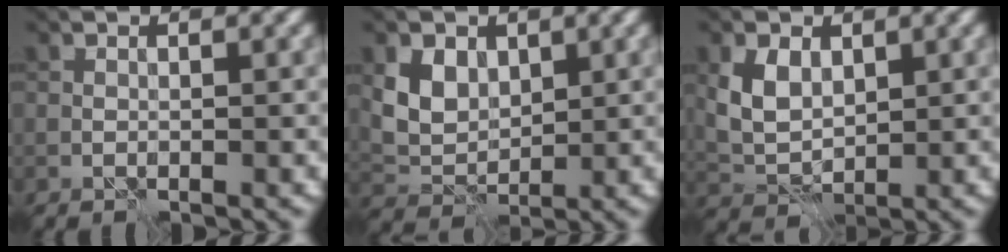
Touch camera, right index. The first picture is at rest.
{"total": 3.9, "force": [1.6, 3.0, 2.0], "torque": [-0.047, -0.005, 0.031]}
{"total": 3.8, "force": [1.3, 2.7, 2.4], "torque": [-0.055, -0.001, 0.026]}